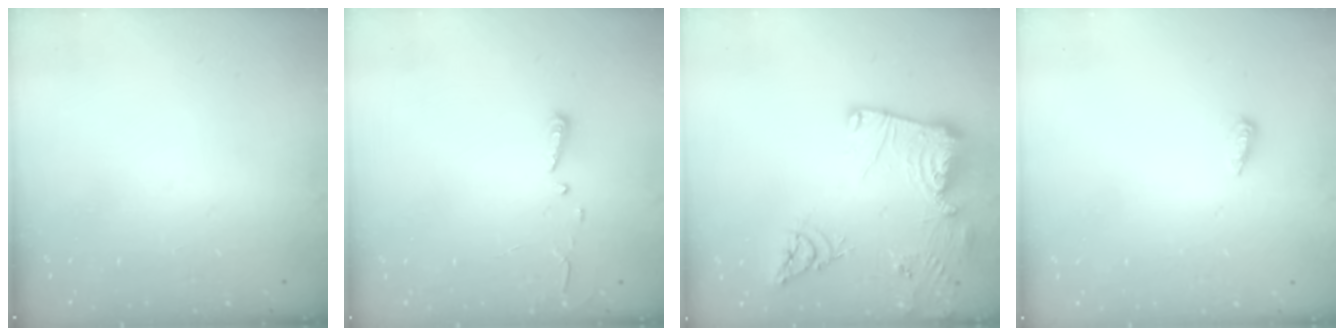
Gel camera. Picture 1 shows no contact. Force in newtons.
{"total": 3.0, "press": 2.9, "slide": 0.3}
{"total": 18.1, "press": 18.0, "slide": 1.7}
{"total": 6.0, "press": 6.0, "slide": 0.6}